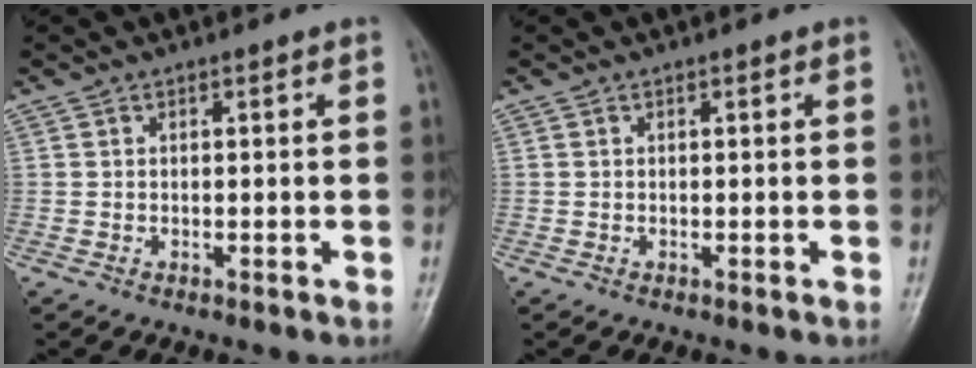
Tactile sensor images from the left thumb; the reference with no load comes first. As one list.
[{"total": 0.0}]